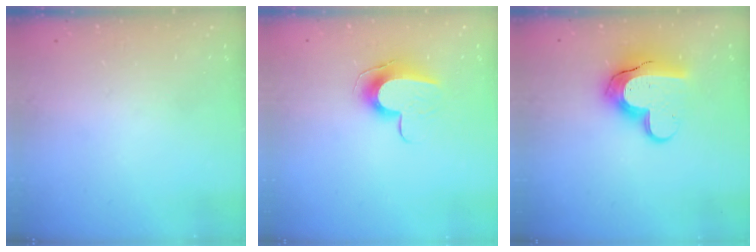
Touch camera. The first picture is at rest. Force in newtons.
{"total": 9.6, "press": 9.6, "slide": 0.1}
{"total": 15.4, "press": 15.3, "slide": 1.1}